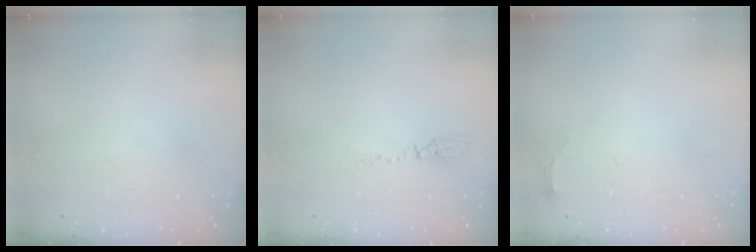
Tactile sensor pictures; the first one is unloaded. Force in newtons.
{"total": 3.6, "press": 3.5, "slide": 0.9}
{"total": 2.8, "press": 2.8, "slide": 0.4}